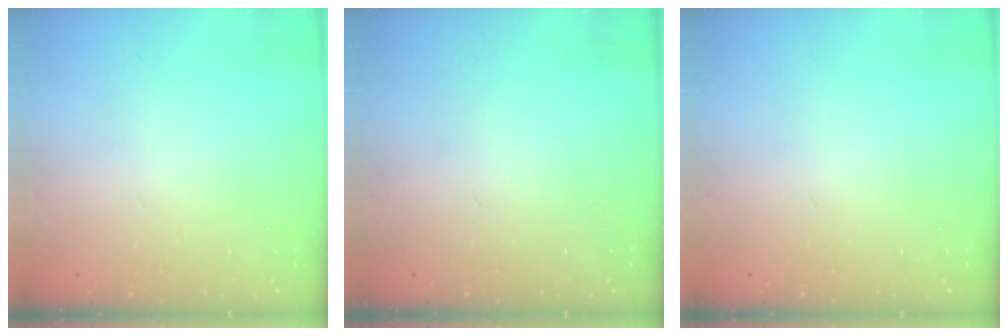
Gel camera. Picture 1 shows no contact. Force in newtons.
{"total": 0.0}
{"total": 0.0}